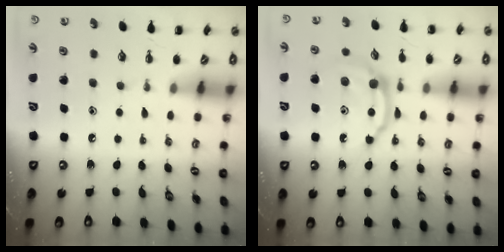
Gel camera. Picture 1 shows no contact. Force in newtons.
{"total": 7.9, "press": 7.8, "slide": 0.9}